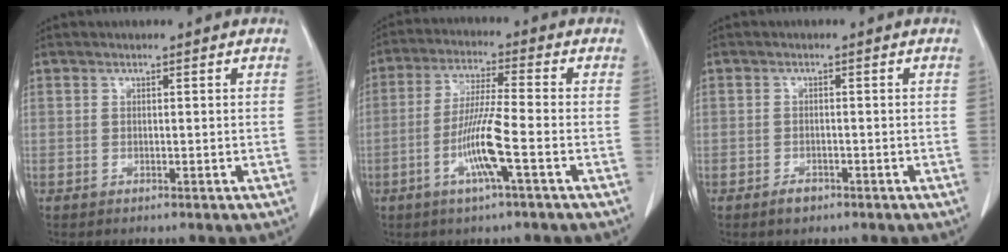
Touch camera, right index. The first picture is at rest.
{"total": 8.9, "force": [-3.1, -0.2, 8.3], "torque": [-0.164, -0.008, -0.063]}
{"total": 1.7, "force": [-1.1, 1.2, 0.6], "torque": [-0.010, 0.003, -0.015]}